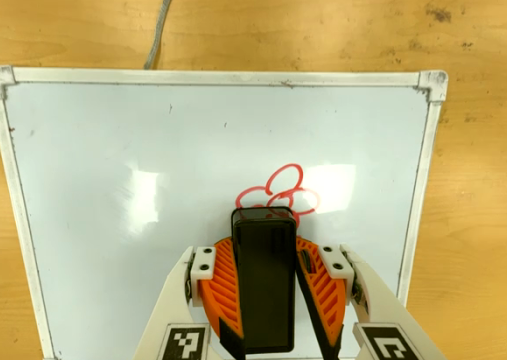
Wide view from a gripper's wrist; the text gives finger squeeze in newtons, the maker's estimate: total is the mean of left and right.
{"total": 13.4, "left": 14.7, "right": 12.0}